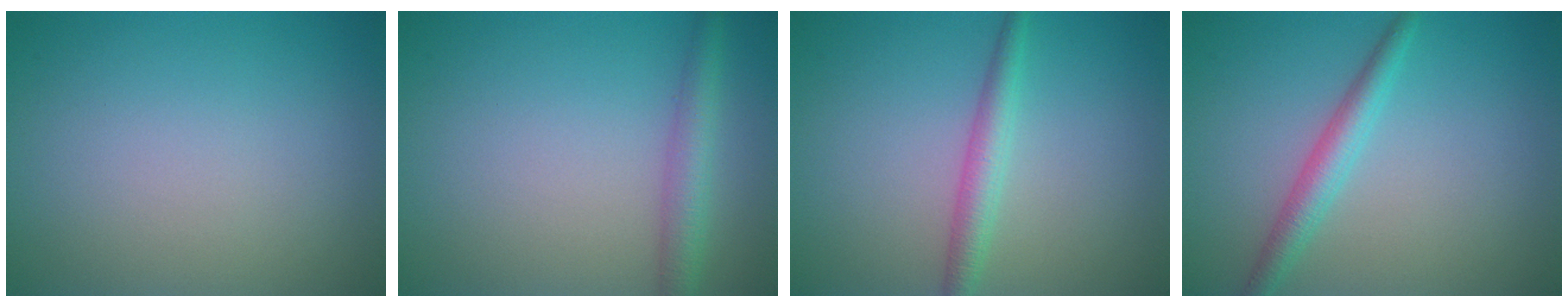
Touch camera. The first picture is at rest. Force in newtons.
{"total": 2.8, "press": 2.8, "slide": 0.1}
{"total": 2.5, "press": 2.5, "slide": 0.0}
{"total": 2.7, "press": 2.7, "slide": 0.1}